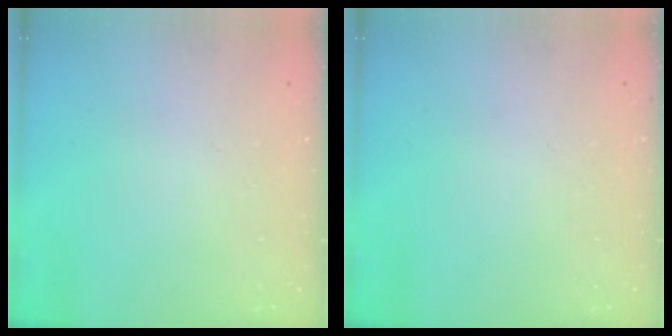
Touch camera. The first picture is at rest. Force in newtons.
{"total": 0.0}